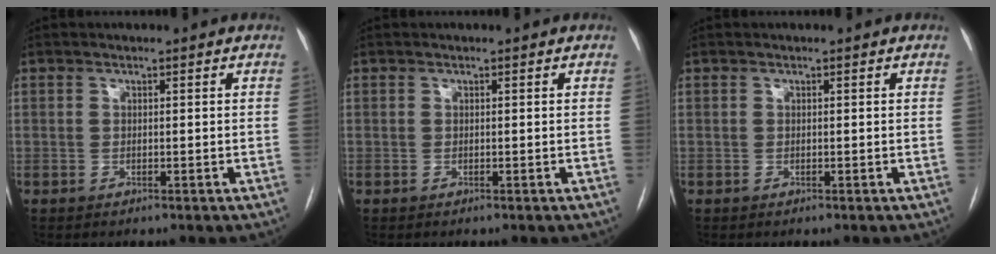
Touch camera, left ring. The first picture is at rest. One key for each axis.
{"total": 0.0}
{"total": 0.0}